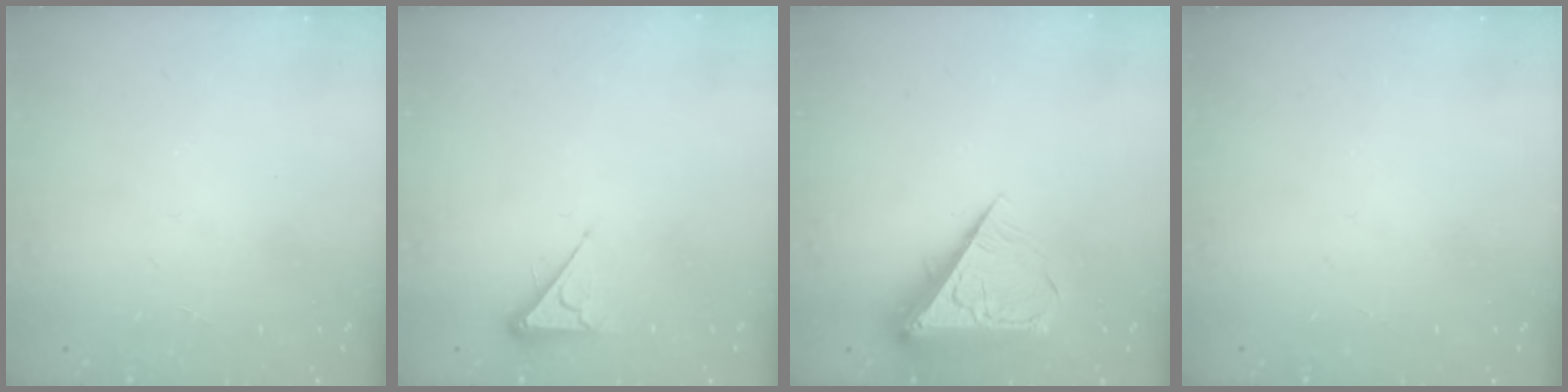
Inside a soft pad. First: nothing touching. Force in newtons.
{"total": 3.5, "press": 3.5, "slide": 0.7}
{"total": 8.5, "press": 8.4, "slide": 1.2}
{"total": 0.0}